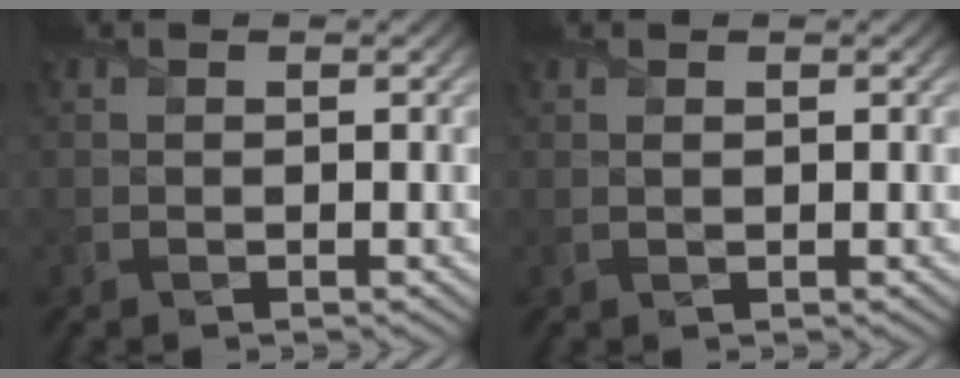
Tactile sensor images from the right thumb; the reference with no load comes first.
{"total": 0.5, "force": [0.3, 0.2, 0.4], "torque": [-0.009, 0.001, 0.007]}